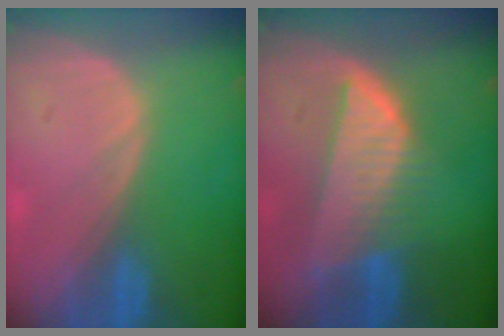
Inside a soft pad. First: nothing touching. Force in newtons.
{"total": 8.2, "press": 7.3, "slide": 3.8}